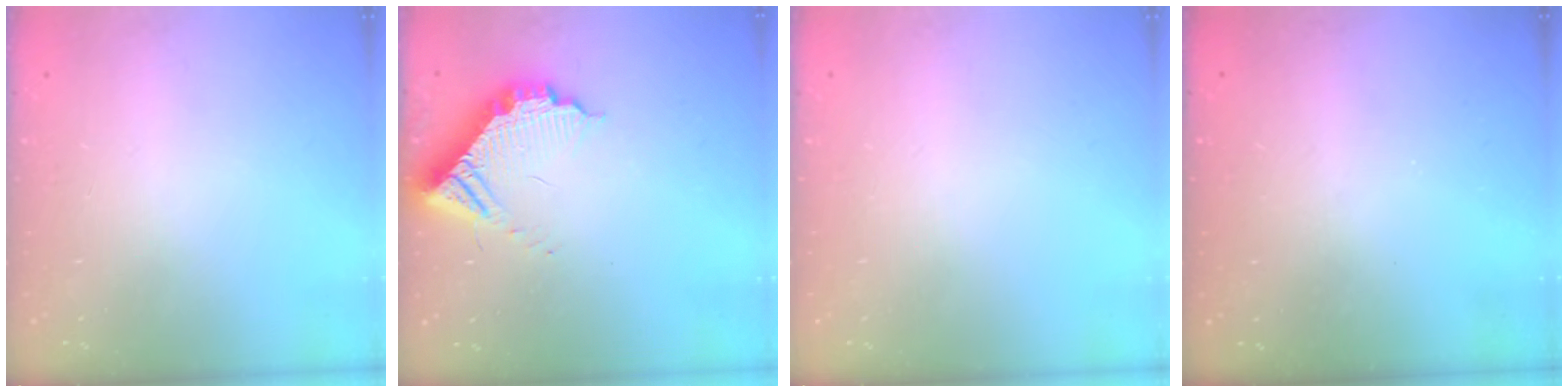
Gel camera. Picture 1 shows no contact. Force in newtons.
{"total": 11.3, "press": 11.2, "slide": 1.3}
{"total": 0.0}
{"total": 3.1, "press": 3.1, "slide": 0.1}